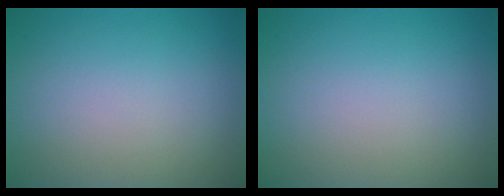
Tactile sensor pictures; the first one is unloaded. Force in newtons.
{"total": 0.0}